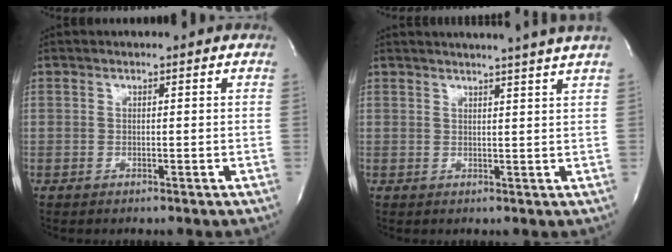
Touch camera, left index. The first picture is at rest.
{"total": 8.6, "force": [7.7, -1.6, 3.4], "torque": [-0.044, -0.010, 0.078]}